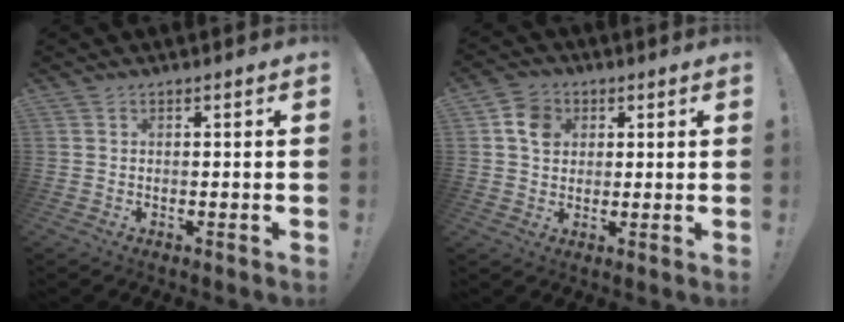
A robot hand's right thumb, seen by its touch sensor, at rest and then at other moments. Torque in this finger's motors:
{"motor_torque": [-0.15, 0.18, 0.18, -0.13, 0.00]}